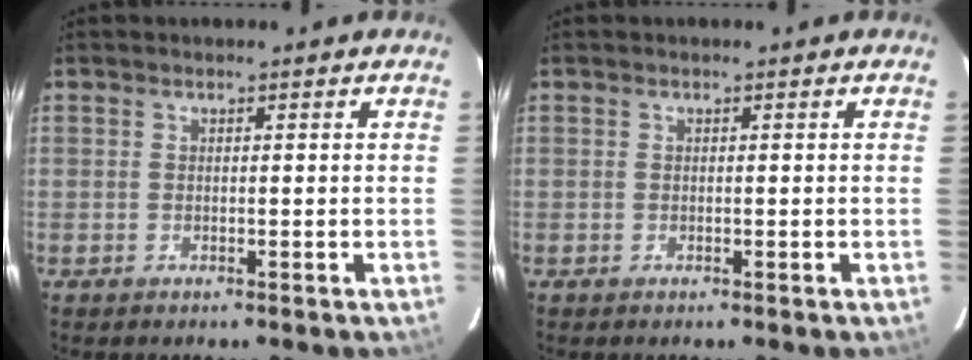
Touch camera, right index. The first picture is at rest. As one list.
[{"total": 0.0}]